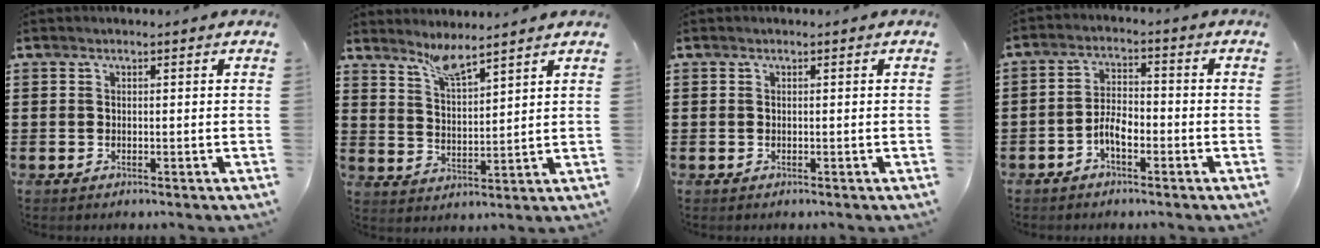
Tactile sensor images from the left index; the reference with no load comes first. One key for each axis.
{"total": 5.0, "fx": 4.4, "fy": 0.1, "fz": 2.2, "tx": -0.059, "ty": -0.013, "tz": 0.079}
{"total": 0.0}
{"total": 4.2, "fx": -2.2, "fy": 1.8, "fz": 3.1, "tx": -0.068, "ty": 0.005, "tz": -0.046}